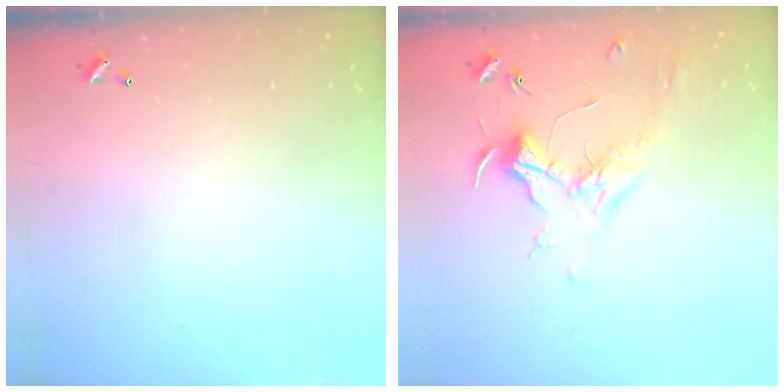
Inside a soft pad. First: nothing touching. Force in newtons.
{"total": 1.8, "press": 1.6, "slide": 0.7}